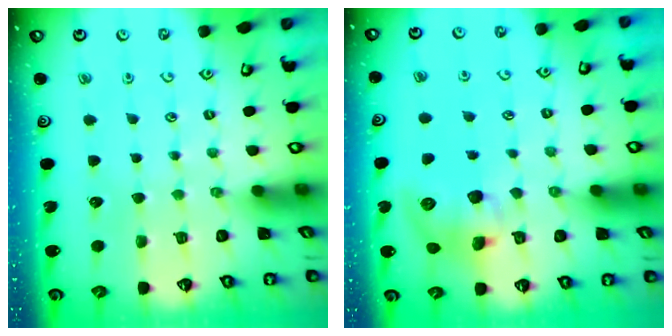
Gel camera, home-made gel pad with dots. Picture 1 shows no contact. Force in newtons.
{"total": 9.7, "press": 9.6, "slide": 1.0}